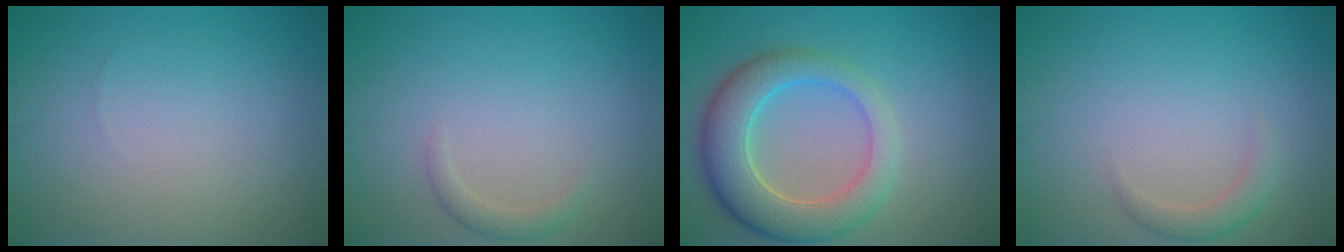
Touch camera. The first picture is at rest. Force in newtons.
{"total": 1.2, "press": 1.2, "slide": 0.0}
{"total": 6.8, "press": 6.8, "slide": 0.4}
{"total": 1.7, "press": 1.7, "slide": 0.1}